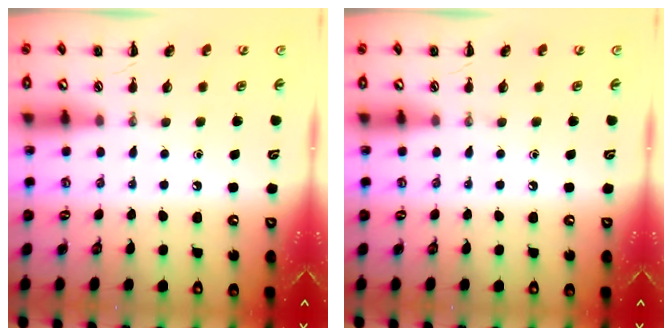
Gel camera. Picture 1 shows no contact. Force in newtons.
{"total": 0.0}